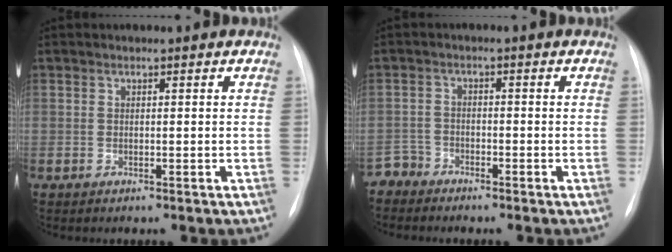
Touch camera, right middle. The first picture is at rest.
{"total": 2.6, "force": [-2.2, 0.8, -1.1], "torque": [0.024, -0.003, -0.046]}